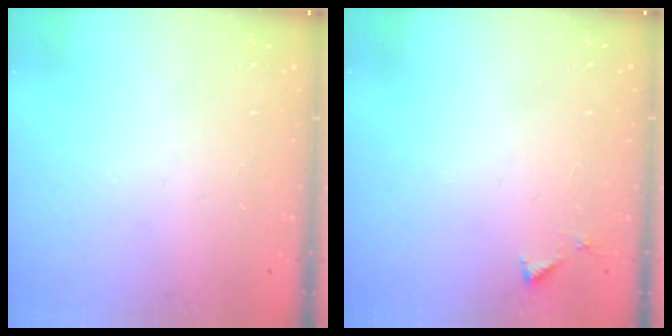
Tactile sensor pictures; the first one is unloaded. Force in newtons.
{"total": 3.2, "press": 3.2, "slide": 0.2}